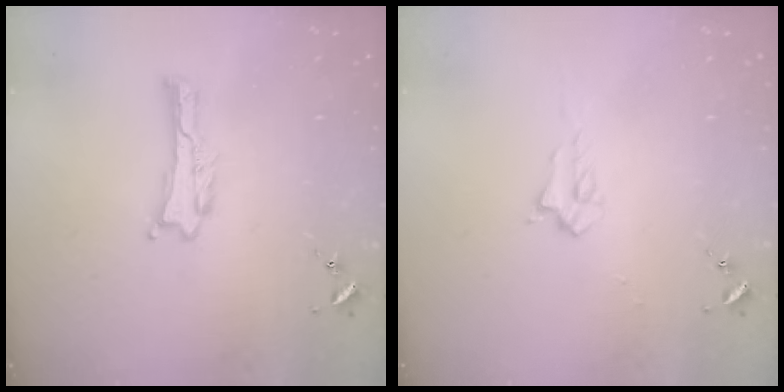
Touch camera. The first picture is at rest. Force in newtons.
{"total": 2.2, "press": 2.2, "slide": 0.4}